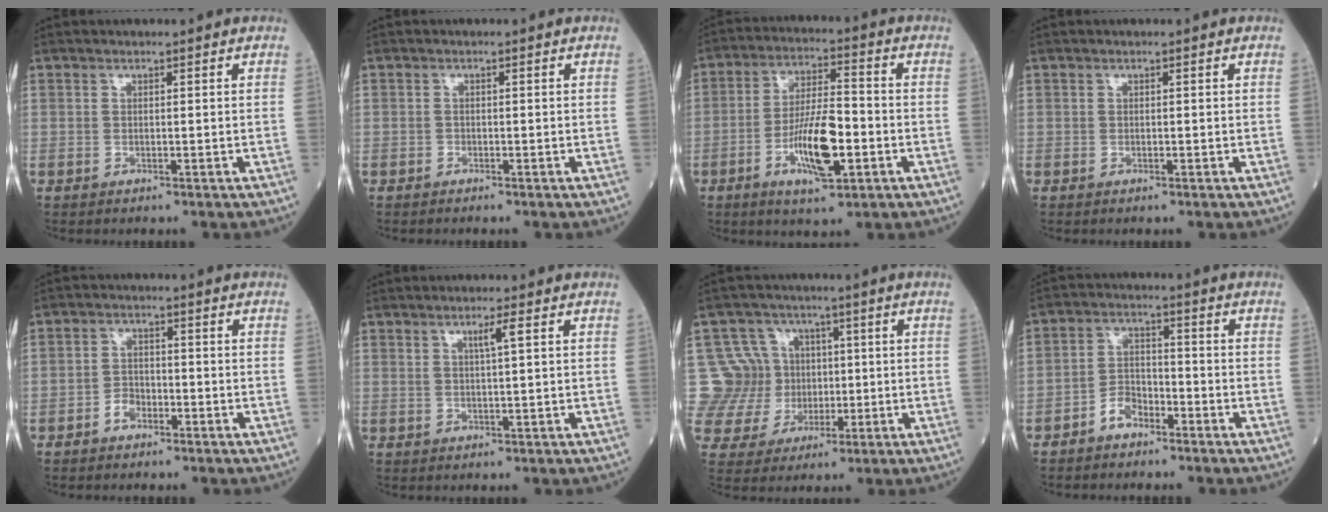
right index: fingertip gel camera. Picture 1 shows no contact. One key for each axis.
{"total": 0.7, "fx": -0.5, "fy": 0.5, "fz": -0.1, "tx": 0.001, "ty": 0.004, "tz": -0.013}
{"total": 10.6, "fx": -3.4, "fy": 2.4, "fz": 9.8, "tx": -0.185, "ty": 0.000, "tz": -0.059}
{"total": 0.0}
{"total": 2.7, "fx": -1.7, "fy": 1.7, "fz": 1.1, "tx": -0.014, "ty": 0.008, "tz": -0.031}
{"total": 2.3, "fx": 1.0, "fy": -0.2, "fz": 2.1, "tx": -0.039, "ty": -0.001, "tz": 0.019}
{"total": 11.1, "fx": 1.4, "fy": 11.0, "fz": 1.0, "tx": -0.027, "ty": 0.048, "tz": 0.038}
{"total": 4.3, "fx": -3.0, "fy": 2.5, "fz": 1.9, "tx": -0.030, "ty": 0.010, "tz": -0.057}